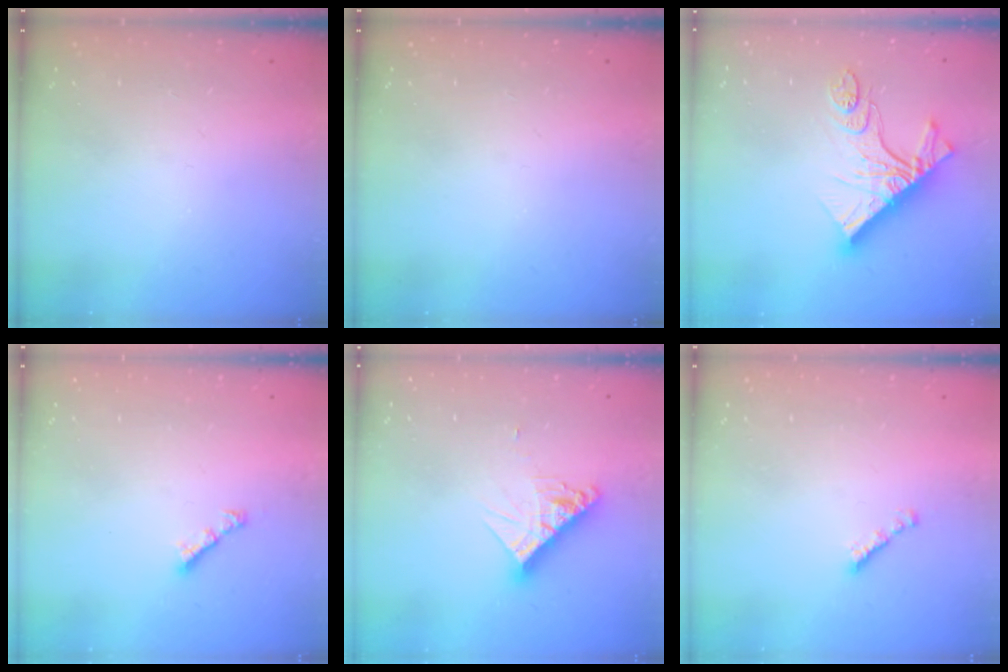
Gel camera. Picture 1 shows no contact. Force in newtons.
{"total": 0.0}
{"total": 15.3, "press": 15.3, "slide": 1.3}
{"total": 2.8, "press": 2.8, "slide": 0.7}
{"total": 10.7, "press": 10.6, "slide": 1.0}
{"total": 1.8, "press": 1.7, "slide": 0.6}